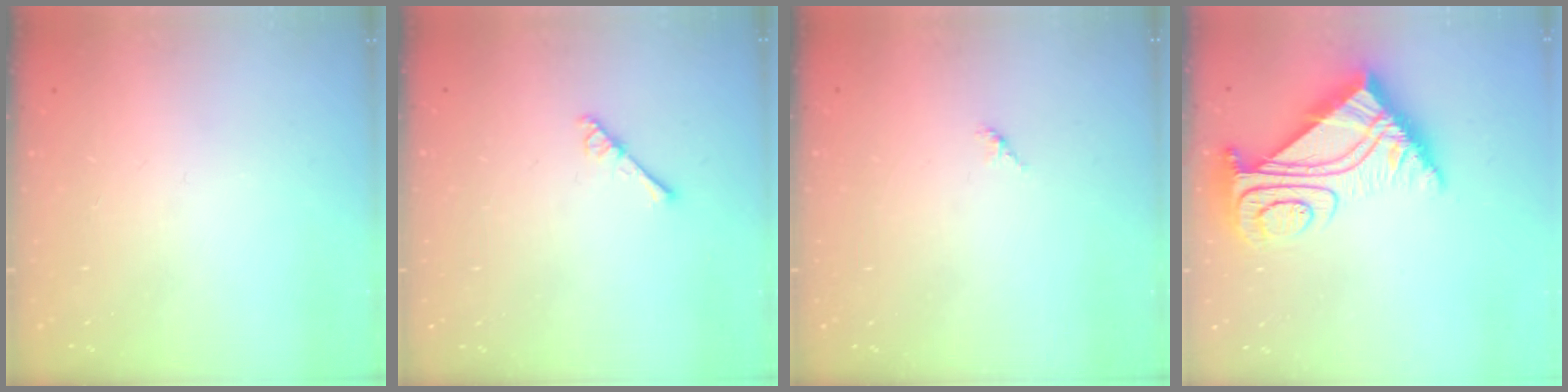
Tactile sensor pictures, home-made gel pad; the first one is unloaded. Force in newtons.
{"total": 2.6, "press": 2.6, "slide": 0.3}
{"total": 1.5, "press": 1.4, "slide": 0.4}
{"total": 11.0, "press": 10.9, "slide": 1.0}